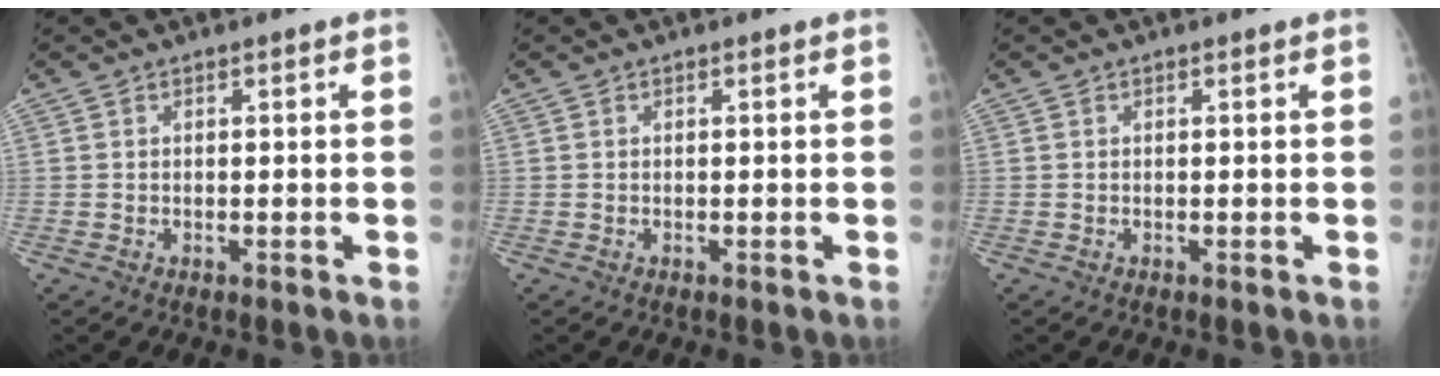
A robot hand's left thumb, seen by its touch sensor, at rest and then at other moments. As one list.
[{"total": 0.0}, {"total": 0.0}]